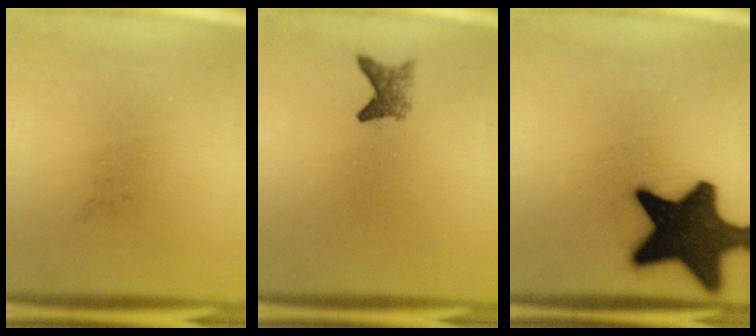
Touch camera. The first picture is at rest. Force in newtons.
{"total": 2.7}
{"total": 20.0}